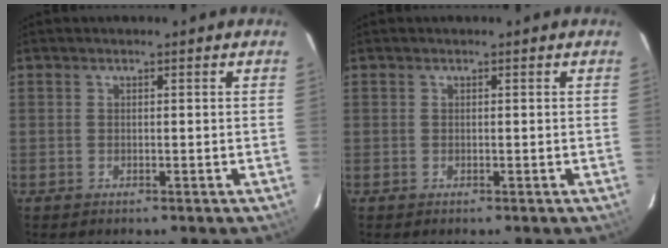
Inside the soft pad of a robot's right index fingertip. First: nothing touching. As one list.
[{"total": 0.0}]